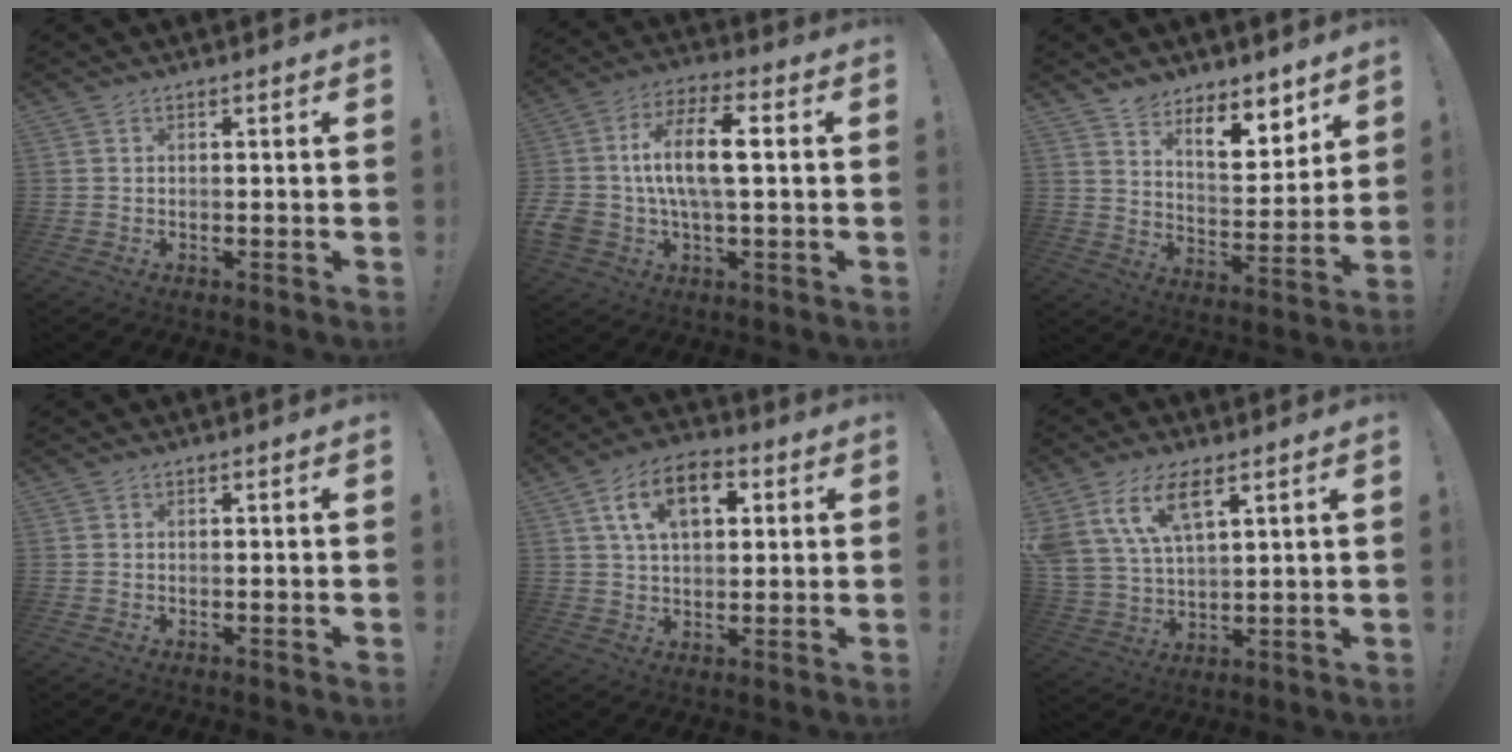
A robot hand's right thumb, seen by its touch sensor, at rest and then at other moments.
{"total": 14.1, "force": [0.6, 7.1, 12.2], "torque": [-0.225, 0.012, 0.008]}
{"total": 10.3, "force": [8.4, 4.0, 4.5], "torque": [-0.055, -0.069, 0.153]}
{"total": 0.0}
{"total": 13.2, "force": [4.5, 7.8, 9.7], "torque": [-0.151, 0.011, 0.080]}
{"total": 12.8, "force": [7.4, 5.9, 8.7], "torque": [-0.183, -0.026, 0.136]}